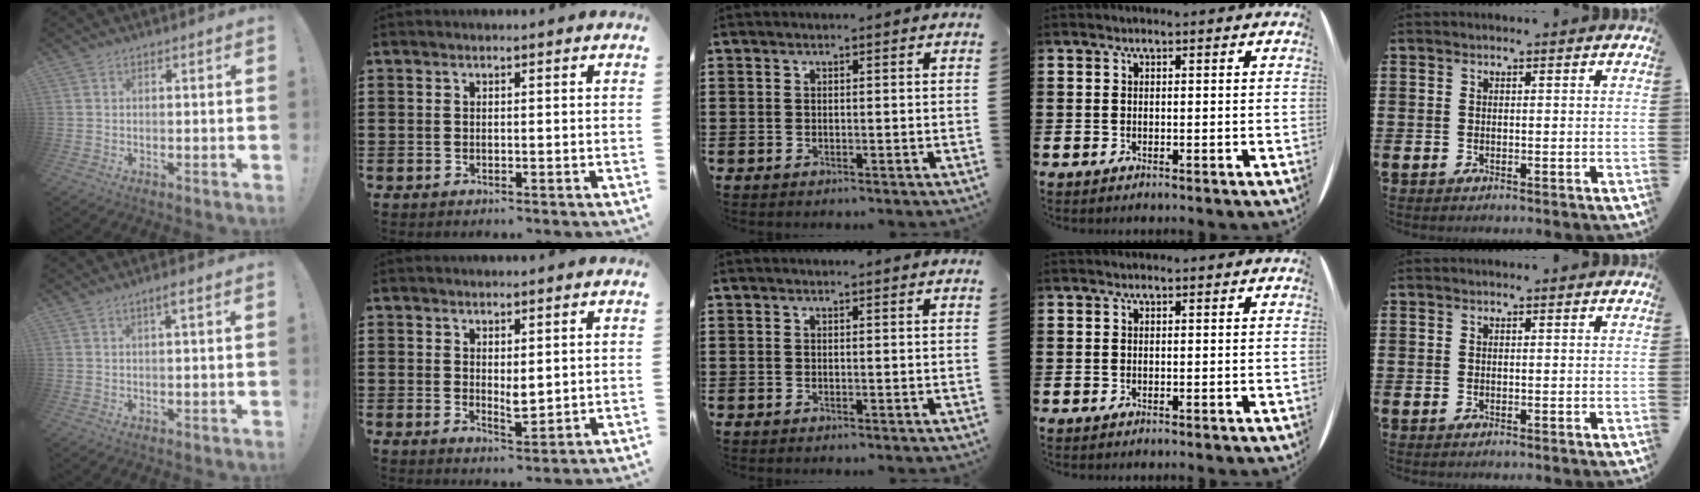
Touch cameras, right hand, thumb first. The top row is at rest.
{"thumb": {"total": 2.1, "force": [0.7, -0.1, 1.9], "torque": [-0.037, 0.002, 0.008]}, "index": {"total": 2.5, "force": [1.0, 1.2, 1.9], "torque": [-0.028, -0.001, 0.019]}, "middle": {"total": 0.6, "force": [0.5, -0.2, 0.2], "torque": [-0.003, -0.001, 0.009]}}